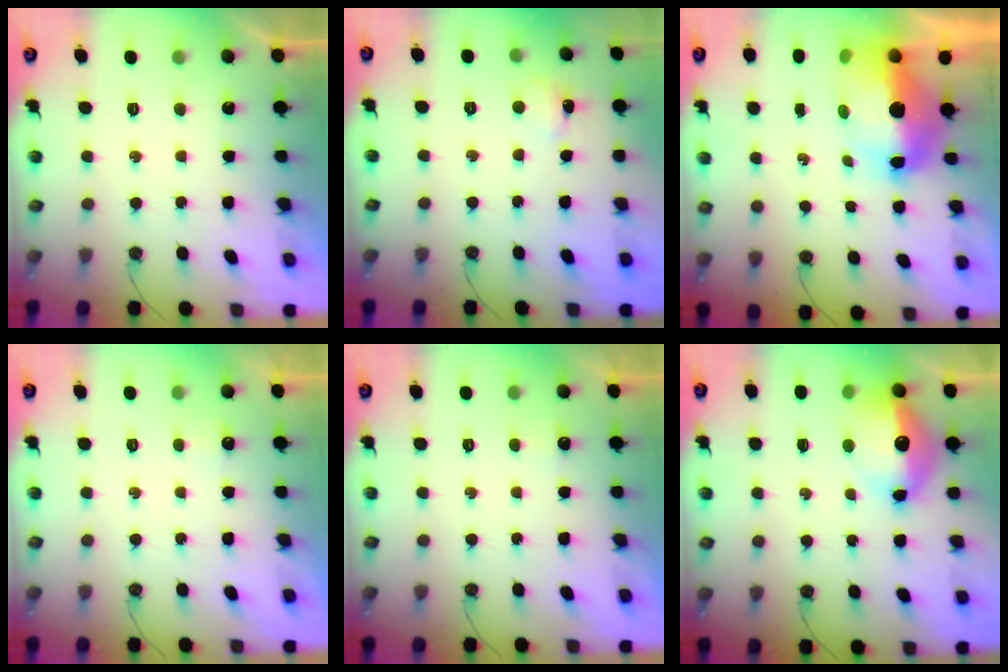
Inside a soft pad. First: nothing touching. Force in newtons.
{"total": 2.4, "press": 2.3, "slide": 0.5}
{"total": 12.2, "press": 12.1, "slide": 1.6}
{"total": 1.9, "press": 1.9, "slide": 0.3}
{"total": 1.9, "press": 1.9, "slide": 0.3}
{"total": 13.3, "press": 13.2, "slide": 1.3}